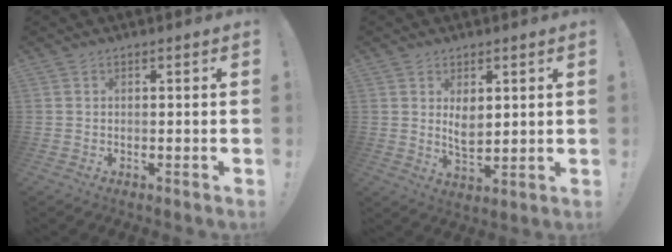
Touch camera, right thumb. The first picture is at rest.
{"total": 5.3, "force": [2.1, 3.0, 3.8], "torque": [-0.059, -0.016, 0.034]}